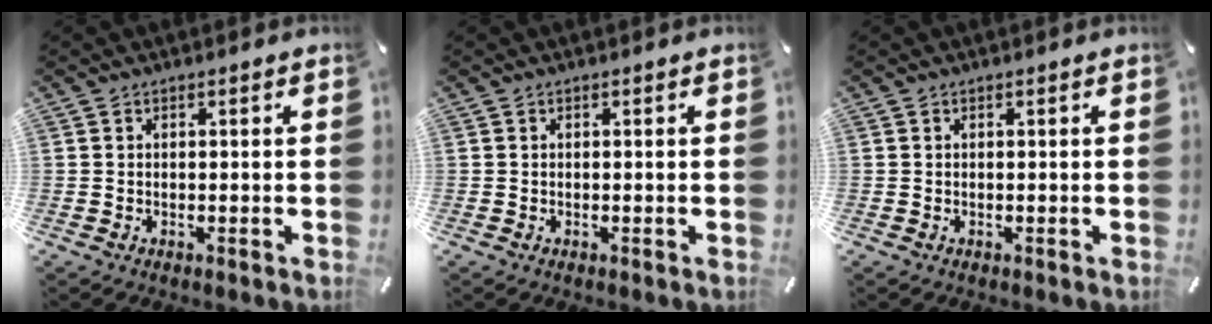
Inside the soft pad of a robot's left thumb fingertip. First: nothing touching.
{"total": 0.0}
{"total": 0.0}